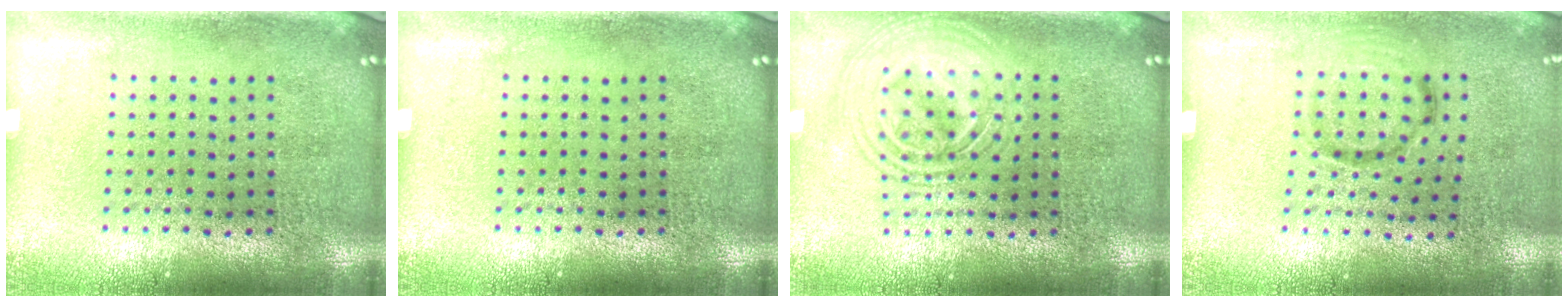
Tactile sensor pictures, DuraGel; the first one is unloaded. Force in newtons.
{"total": 0.0}
{"total": 2.7, "press": 2.7, "slide": 0.3}
{"total": 1.0, "press": 0.6, "slide": 0.8}